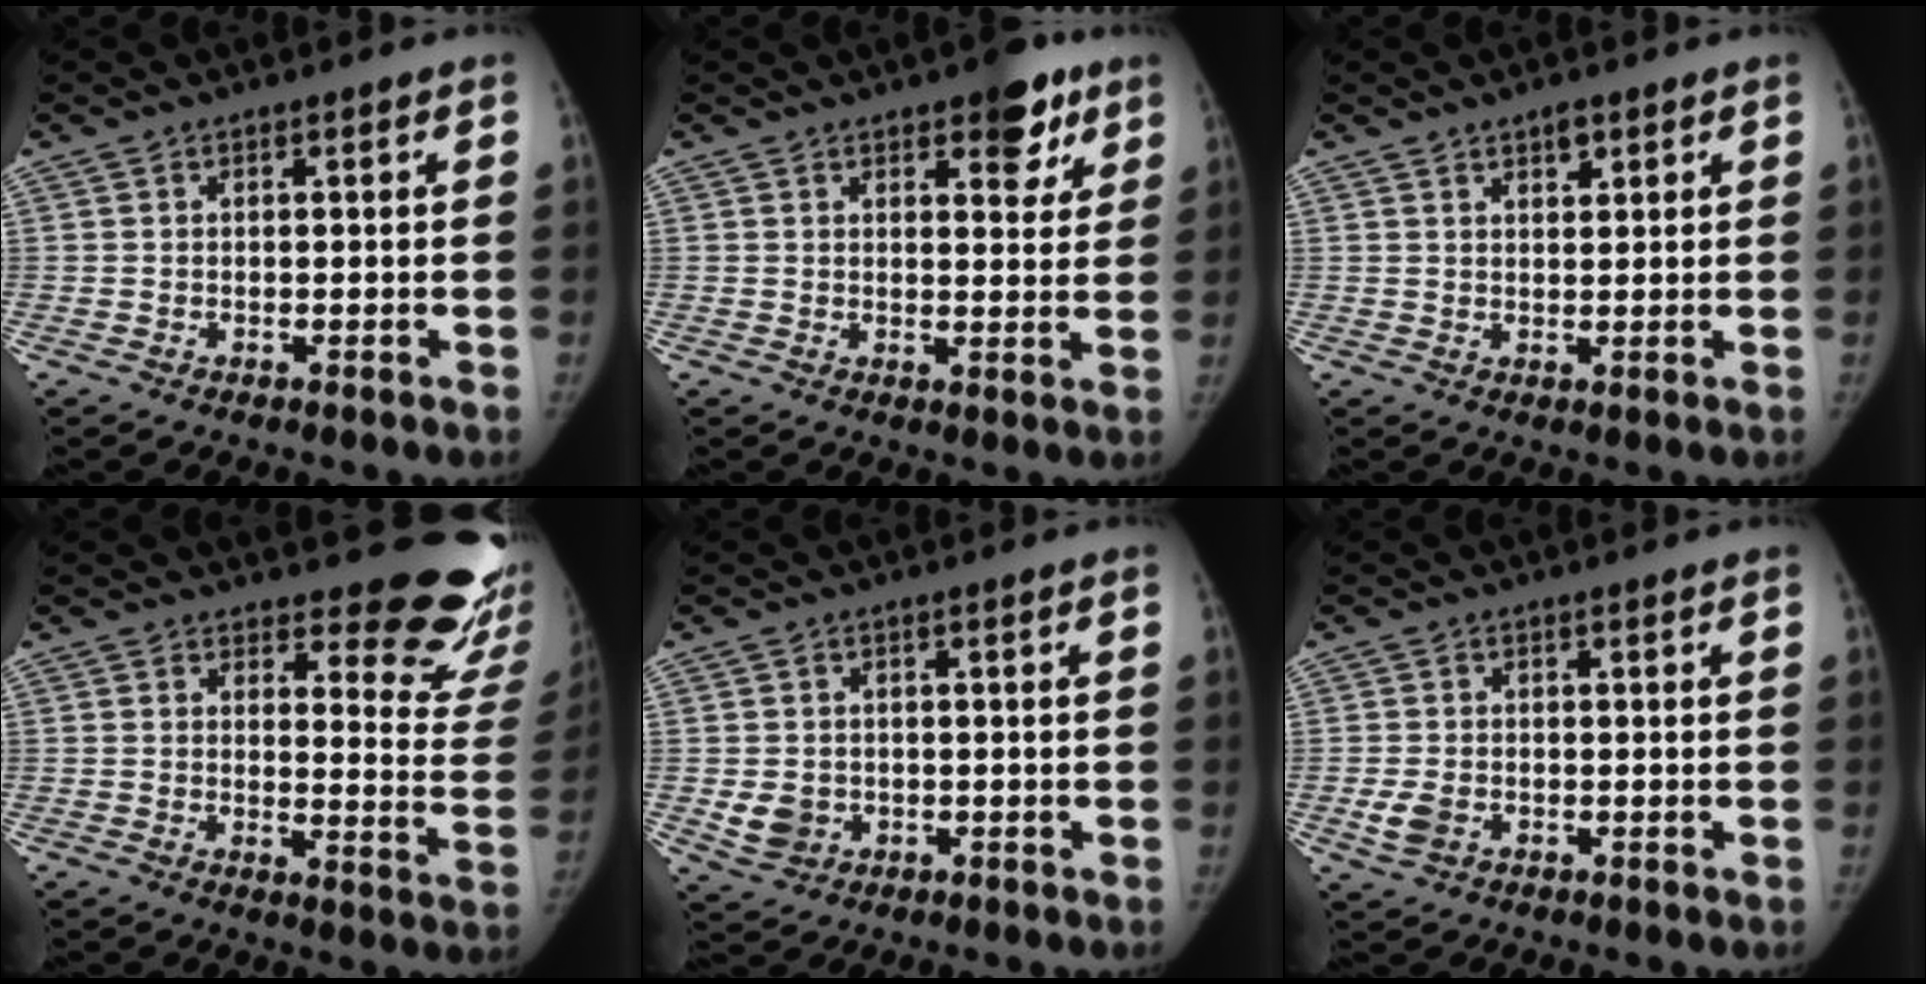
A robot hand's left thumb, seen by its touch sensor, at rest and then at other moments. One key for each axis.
{"total": 8.0, "fx": 4.6, "fy": 3.5, "fz": 5.4, "tx": -0.039, "ty": -0.019, "tz": 0.056}
{"total": 2.6, "fx": 1.8, "fy": 1.2, "fz": 1.5, "tx": -0.015, "ty": -0.012, "tz": 0.031}
{"total": 17.0, "fx": 13.8, "fy": 5.9, "fz": 8.0, "tx": -0.047, "ty": -0.126, "tz": 0.142}
{"total": 4.1, "fx": -0.6, "fy": 3.6, "fz": 1.9, "tx": -0.024, "ty": -0.001, "tz": 0.000}
{"total": 3.1, "fx": -0.9, "fy": 2.2, "fz": 2.0, "tx": -0.045, "ty": -0.002, "tz": -0.013}